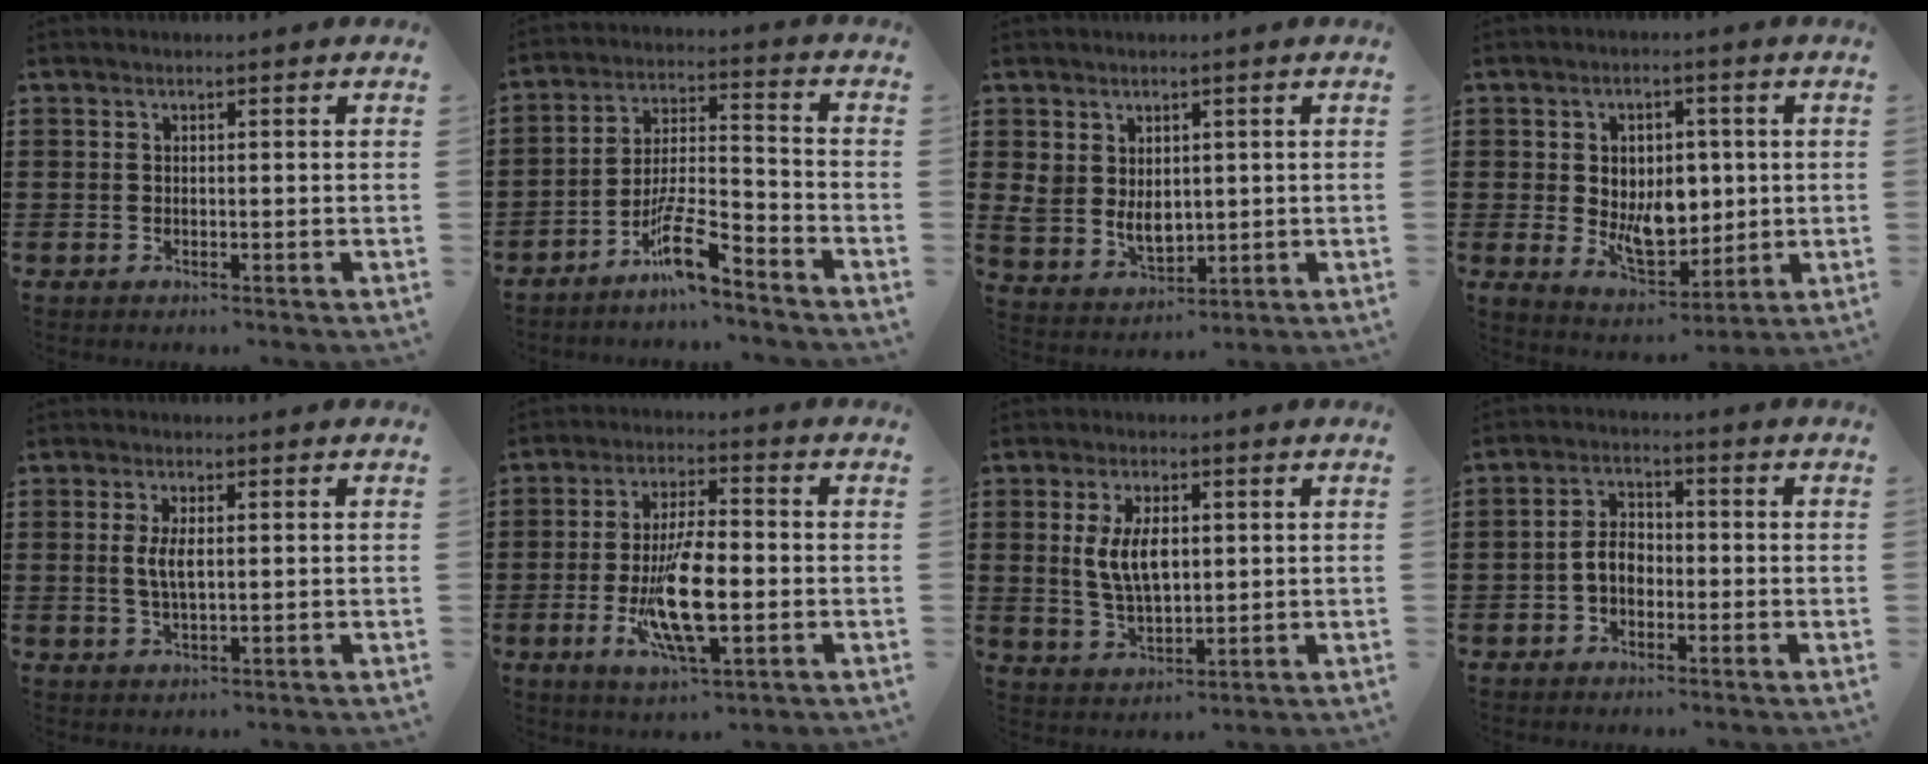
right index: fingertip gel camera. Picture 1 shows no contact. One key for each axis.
{"total": 9.1, "fx": -6.9, "fy": 1.5, "fz": 5.7, "tx": -0.114, "ty": 0.006, "tz": -0.130}
{"total": 4.7, "fx": 1.2, "fy": 3.8, "fz": 2.6, "tx": -0.060, "ty": 0.009, "tz": 0.025}
{"total": 7.7, "fx": 0.2, "fy": 5.7, "fz": 5.2, "tx": -0.079, "ty": 0.009, "tz": 0.005}
{"total": 3.5, "fx": 0.4, "fy": 1.2, "fz": 3.3, "tx": -0.072, "ty": 0.001, "tz": 0.002}
{"total": 11.6, "fx": -2.6, "fy": 3.7, "fz": 10.6, "tx": -0.216, "ty": -0.013, "tz": -0.046}
{"total": 7.0, "fx": 1.0, "fy": 3.4, "fz": 6.0, "tx": -0.120, "ty": 0.004, "tz": 0.013}
{"total": 4.3, "fx": -1.2, "fy": 2.8, "fz": 3.0, "tx": -0.072, "ty": 0.004, "tz": -0.028}